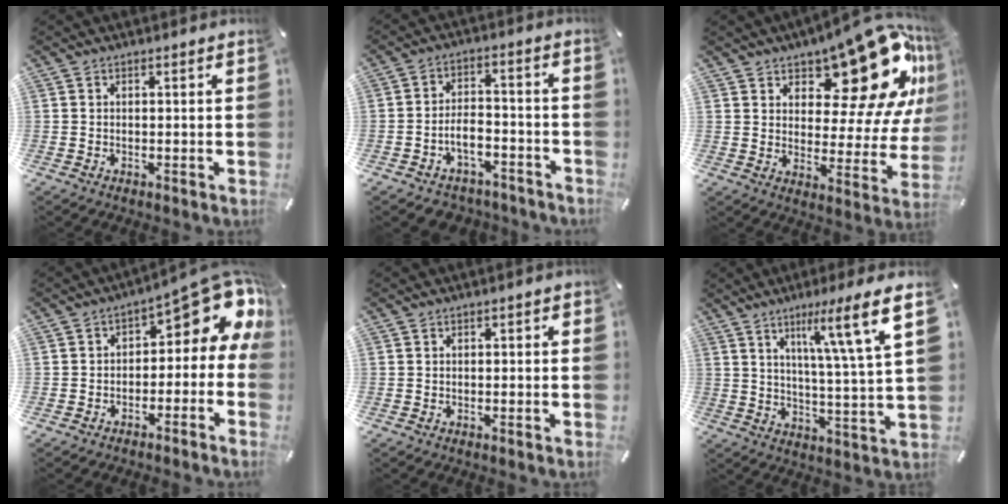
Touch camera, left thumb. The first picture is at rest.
{"total": 6.9, "force": [-3.2, 4.7, 3.9], "torque": [-0.075, 0.017, -0.058]}
{"total": 23.1, "force": [14.7, 10.5, 14.4], "torque": [-0.172, -0.113, 0.242]}
{"total": 10.4, "force": [4.2, 5.5, 7.9], "torque": [-0.088, -0.046, 0.063]}
{"total": 0.7, "force": [-0.3, 0.4, 0.5], "torque": [-0.010, 0.001, -0.006]}
{"total": 15.3, "force": [7.7, 0.9, 13.2], "torque": [-0.203, -0.038, 0.104]}